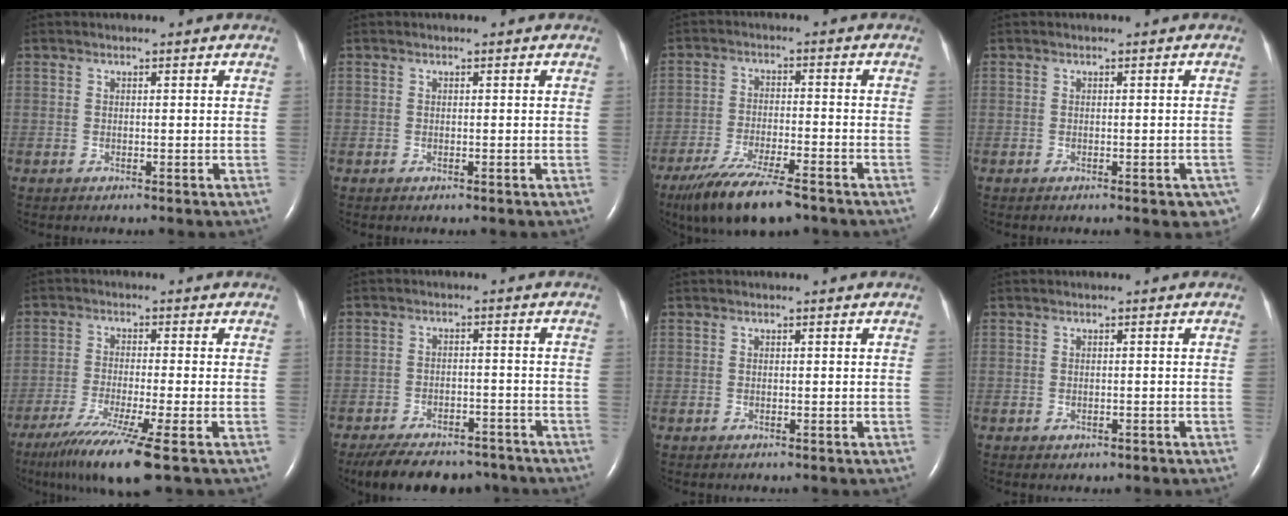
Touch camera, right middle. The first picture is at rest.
{"total": 0.0}
{"total": 11.8, "force": [-8.9, 2.0, 7.5], "torque": [-0.135, -0.030, -0.150]}
{"total": 4.0, "force": [-2.7, 1.5, 2.4], "torque": [-0.007, -0.002, -0.033]}
{"total": 10.1, "force": [-6.4, -0.9, 7.7], "torque": [-0.138, -0.034, -0.109]}
{"total": 14.2, "force": [-11.8, 5.6, 5.5], "torque": [-0.111, -0.002, -0.163]}
{"total": 0.0}
{"total": 0.8, "force": [-0.4, 0.7, 0.3], "torque": [-0.005, 0.001, 0.001]}